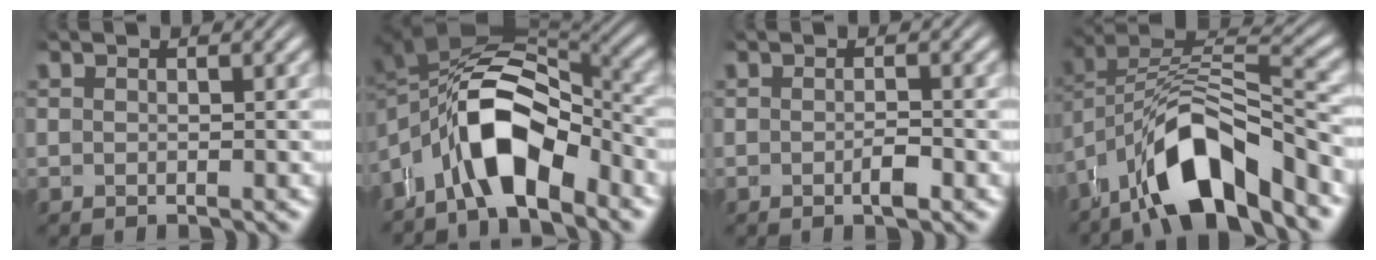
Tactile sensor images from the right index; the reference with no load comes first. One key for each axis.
{"total": 12.4, "fx": -0.3, "fy": 8.2, "fz": 9.3, "tx": -0.177, "ty": -0.007, "tz": -0.007}
{"total": 1.0, "fx": 0.2, "fy": 0.3, "fz": 0.9, "tx": -0.002, "ty": 0.013, "tz": -0.006}
{"total": 8.1, "fx": -2.6, "fy": 3.8, "fz": 6.6, "tx": -0.114, "ty": -0.008, "tz": -0.037}